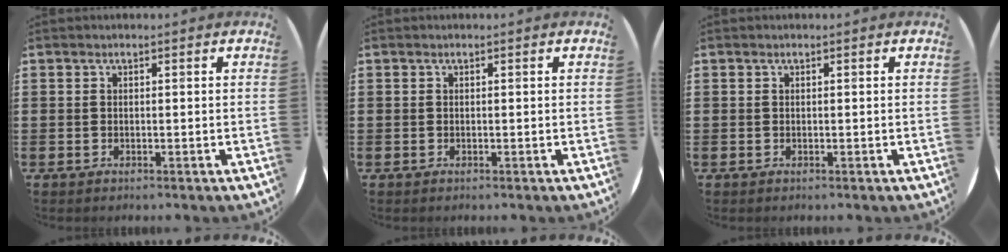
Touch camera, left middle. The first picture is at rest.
{"total": 0.0}
{"total": 0.0}